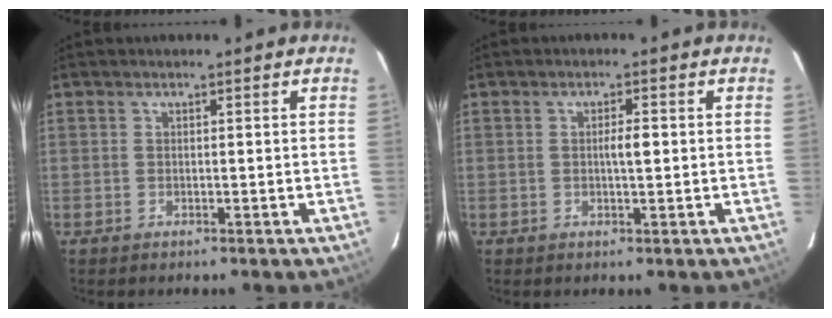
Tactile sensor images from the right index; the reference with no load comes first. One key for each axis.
{"total": 2.2, "fx": 0.0, "fy": 0.3, "fz": 2.2, "tx": -0.039, "ty": 0.002, "tz": 0.000}